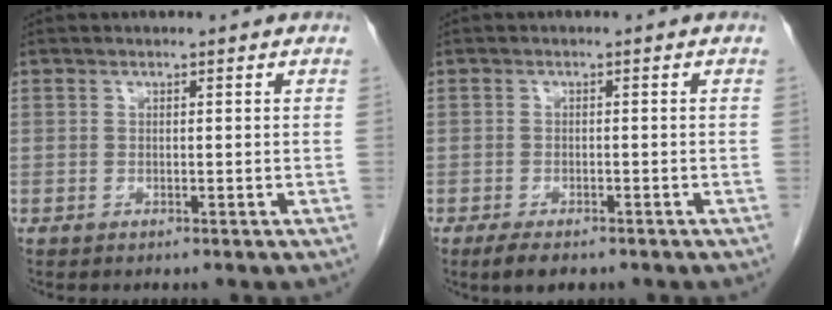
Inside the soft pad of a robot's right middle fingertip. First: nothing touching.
{"total": 3.5, "force": [-2.5, 1.2, 2.1], "torque": [-0.042, -0.008, -0.035]}